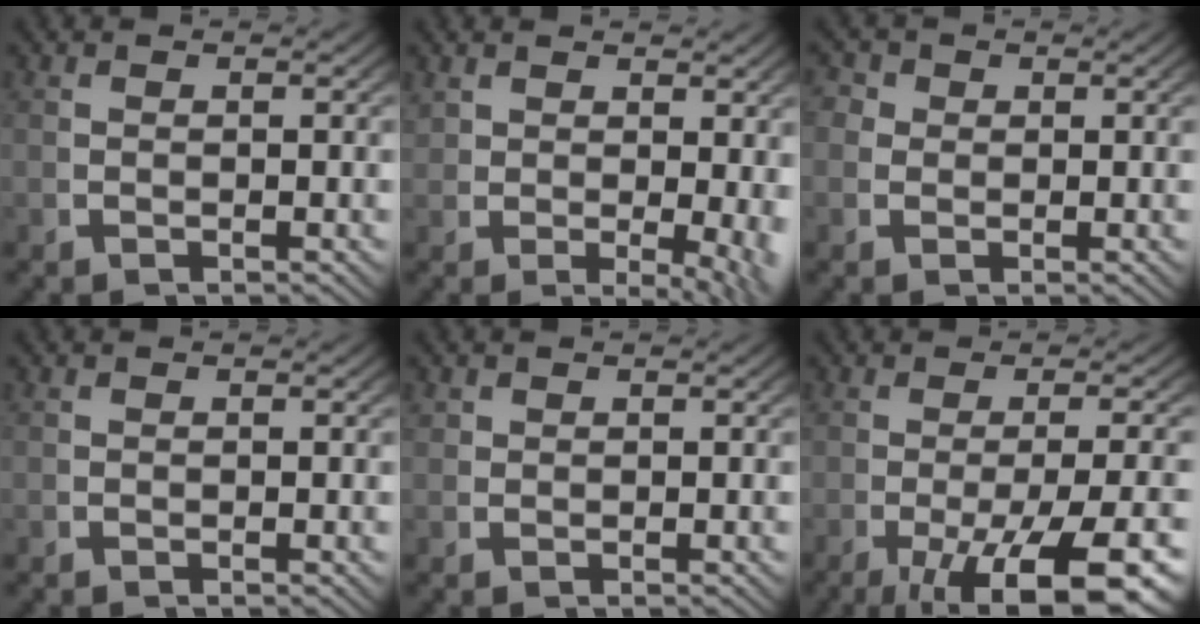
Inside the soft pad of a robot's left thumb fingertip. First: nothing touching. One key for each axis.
{"total": 3.1, "fx": 0.5, "fy": 1.1, "fz": 2.9, "tx": -0.037, "ty": -0.021, "tz": 0.027}
{"total": 2.6, "fx": 0.7, "fy": 2.3, "fz": 0.9, "tx": -0.025, "ty": -0.006, "tz": 0.009}
{"total": 0.0}
{"total": 0.8, "fx": 0.7, "fy": 0.5, "fz": 0.2, "tx": -0.007, "ty": -0.006, "tz": 0.018}
{"total": 10.0, "fx": -4.6, "fy": 4.4, "fz": 7.7, "tx": -0.135, "ty": -0.039, "tz": -0.048}